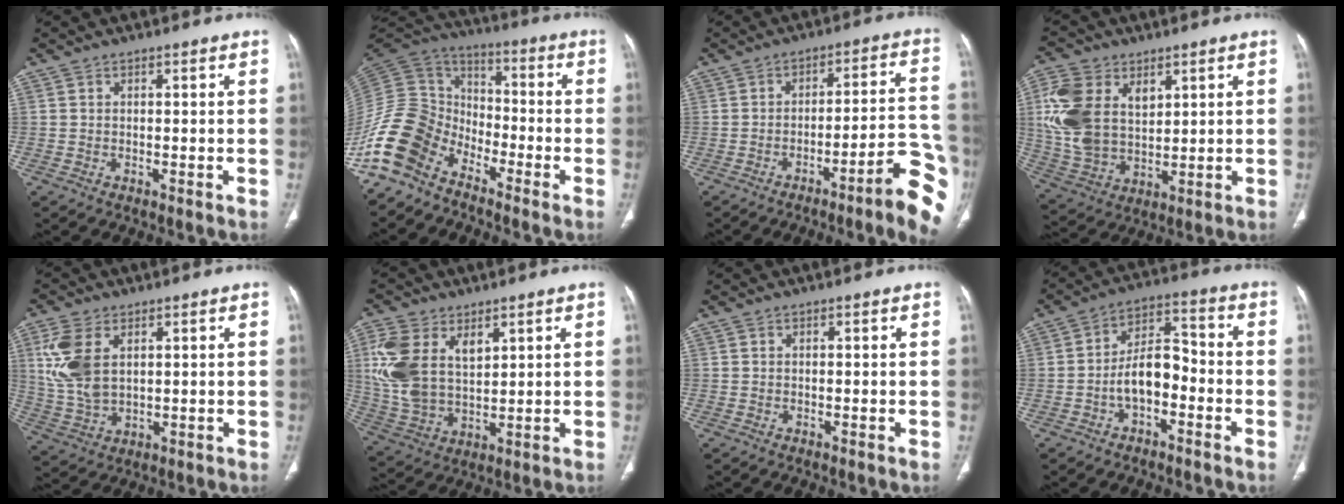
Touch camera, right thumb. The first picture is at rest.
{"total": 15.4, "force": [-10.5, 9.3, 6.2], "torque": [-0.122, 0.080, -0.217]}
{"total": 13.6, "force": [-6.8, 1.8, 11.7], "torque": [-0.132, 0.049, -0.090]}
{"total": 15.2, "force": [4.6, 10.4, 10.1], "torque": [-0.200, -0.012, 0.098]}
{"total": 10.6, "force": [3.2, 6.4, 7.9], "torque": [-0.170, -0.007, 0.072]}
{"total": 14.4, "force": [5.2, 9.1, 9.9], "torque": [-0.203, -0.015, 0.113]}
{"total": 0.0}
{"total": 9.5, "force": [-3.2, 5.3, 7.2], "torque": [-0.111, 0.047, -0.063]}